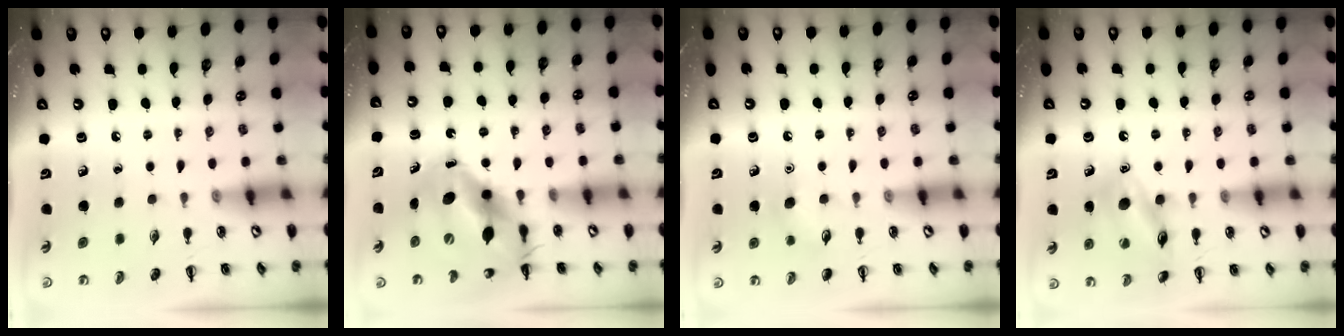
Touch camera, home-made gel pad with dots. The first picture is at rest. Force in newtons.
{"total": 12.8, "press": 12.4, "slide": 3.4}
{"total": 5.1, "press": 4.9, "slide": 1.3}
{"total": 14.2, "press": 14.2, "slide": 1.4}